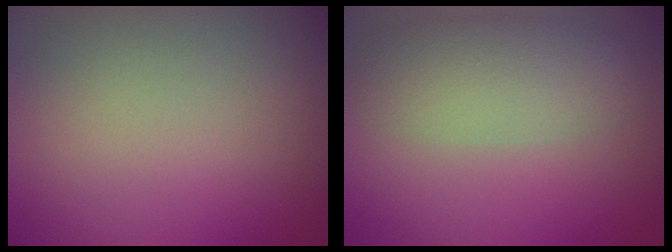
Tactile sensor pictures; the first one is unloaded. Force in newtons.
{"total": 4.6, "press": 4.6, "slide": 0.2}